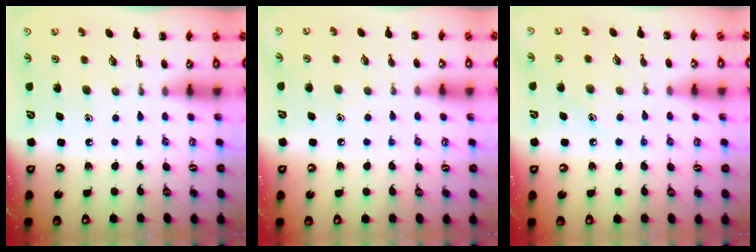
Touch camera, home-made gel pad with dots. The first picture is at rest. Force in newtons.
{"total": 4.8, "press": 4.7, "slide": 1.2}
{"total": 6.7, "press": 6.4, "slide": 1.8}